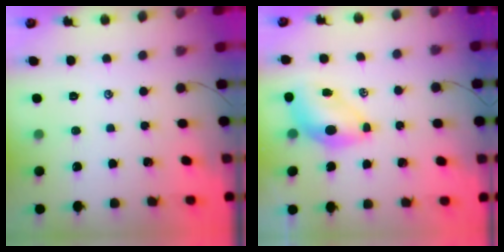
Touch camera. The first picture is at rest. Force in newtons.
{"total": 6.7, "press": 6.6, "slide": 1.2}